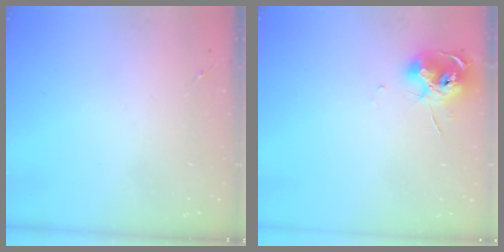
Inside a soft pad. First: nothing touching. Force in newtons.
{"total": 10.5, "press": 10.4, "slide": 1.0}